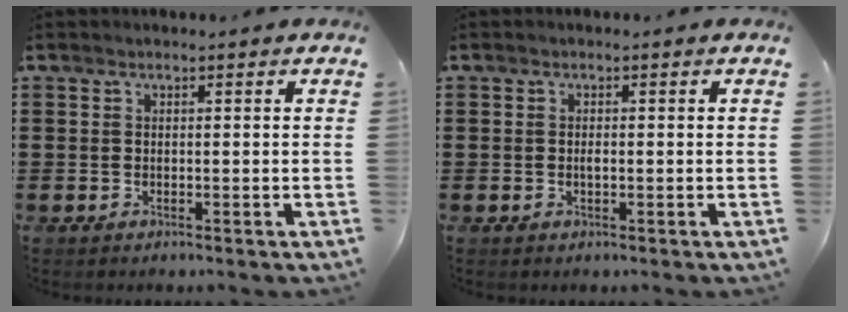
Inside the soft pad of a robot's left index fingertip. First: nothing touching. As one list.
[{"total": 0.9, "force": [-0.1, 0.3, 0.8], "torque": [-0.017, -0.003, 0.000]}]